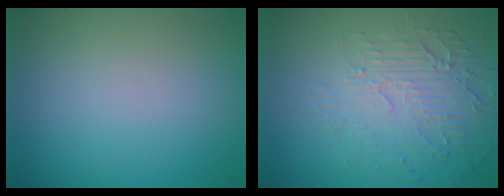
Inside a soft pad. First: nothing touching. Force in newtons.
{"total": 5.2, "press": 3.3, "slide": 4.1}